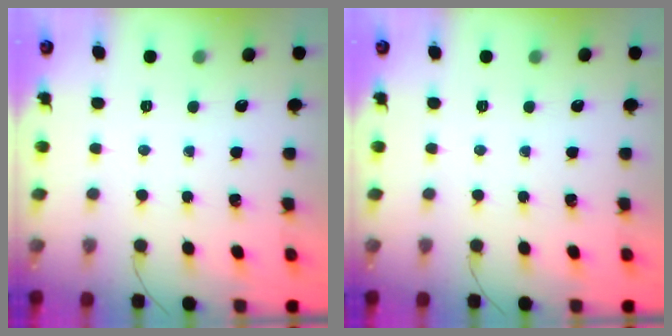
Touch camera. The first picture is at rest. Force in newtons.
{"total": 0.0}